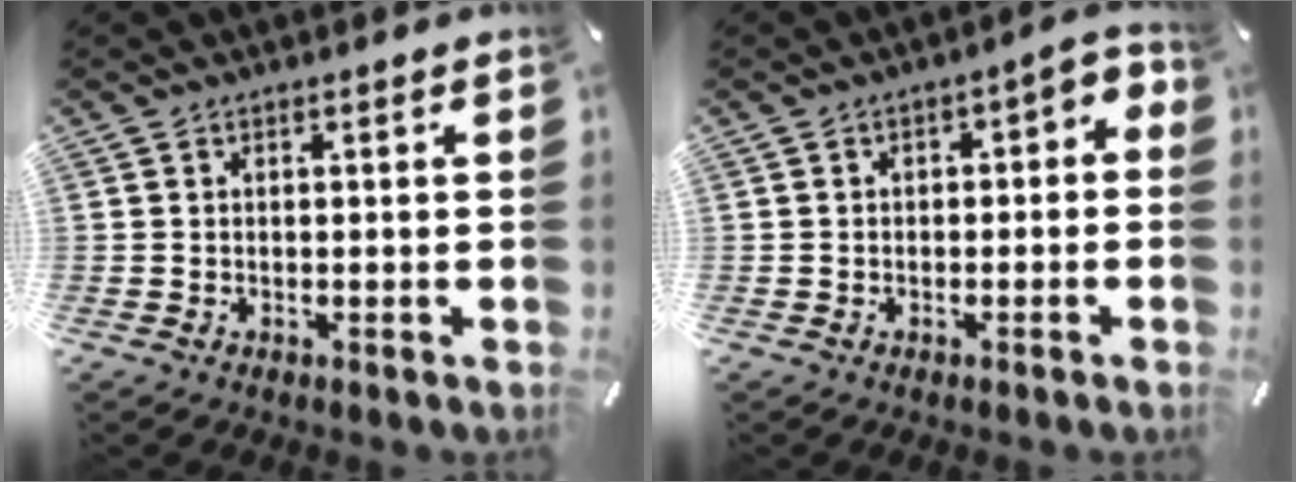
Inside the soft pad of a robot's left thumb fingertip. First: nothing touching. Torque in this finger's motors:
{"motor_torque": [-0.08, -0.14, 0.21, 0.22, 0.02]}